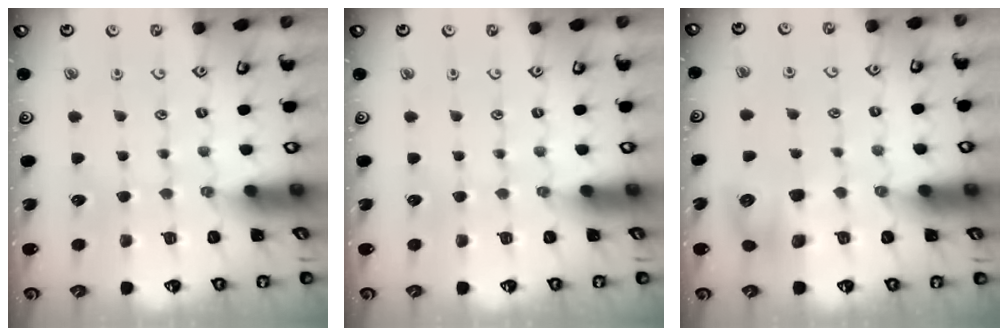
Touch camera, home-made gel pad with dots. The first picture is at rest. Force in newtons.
{"total": 0.0}
{"total": 9.0, "press": 9.0, "slide": 0.9}